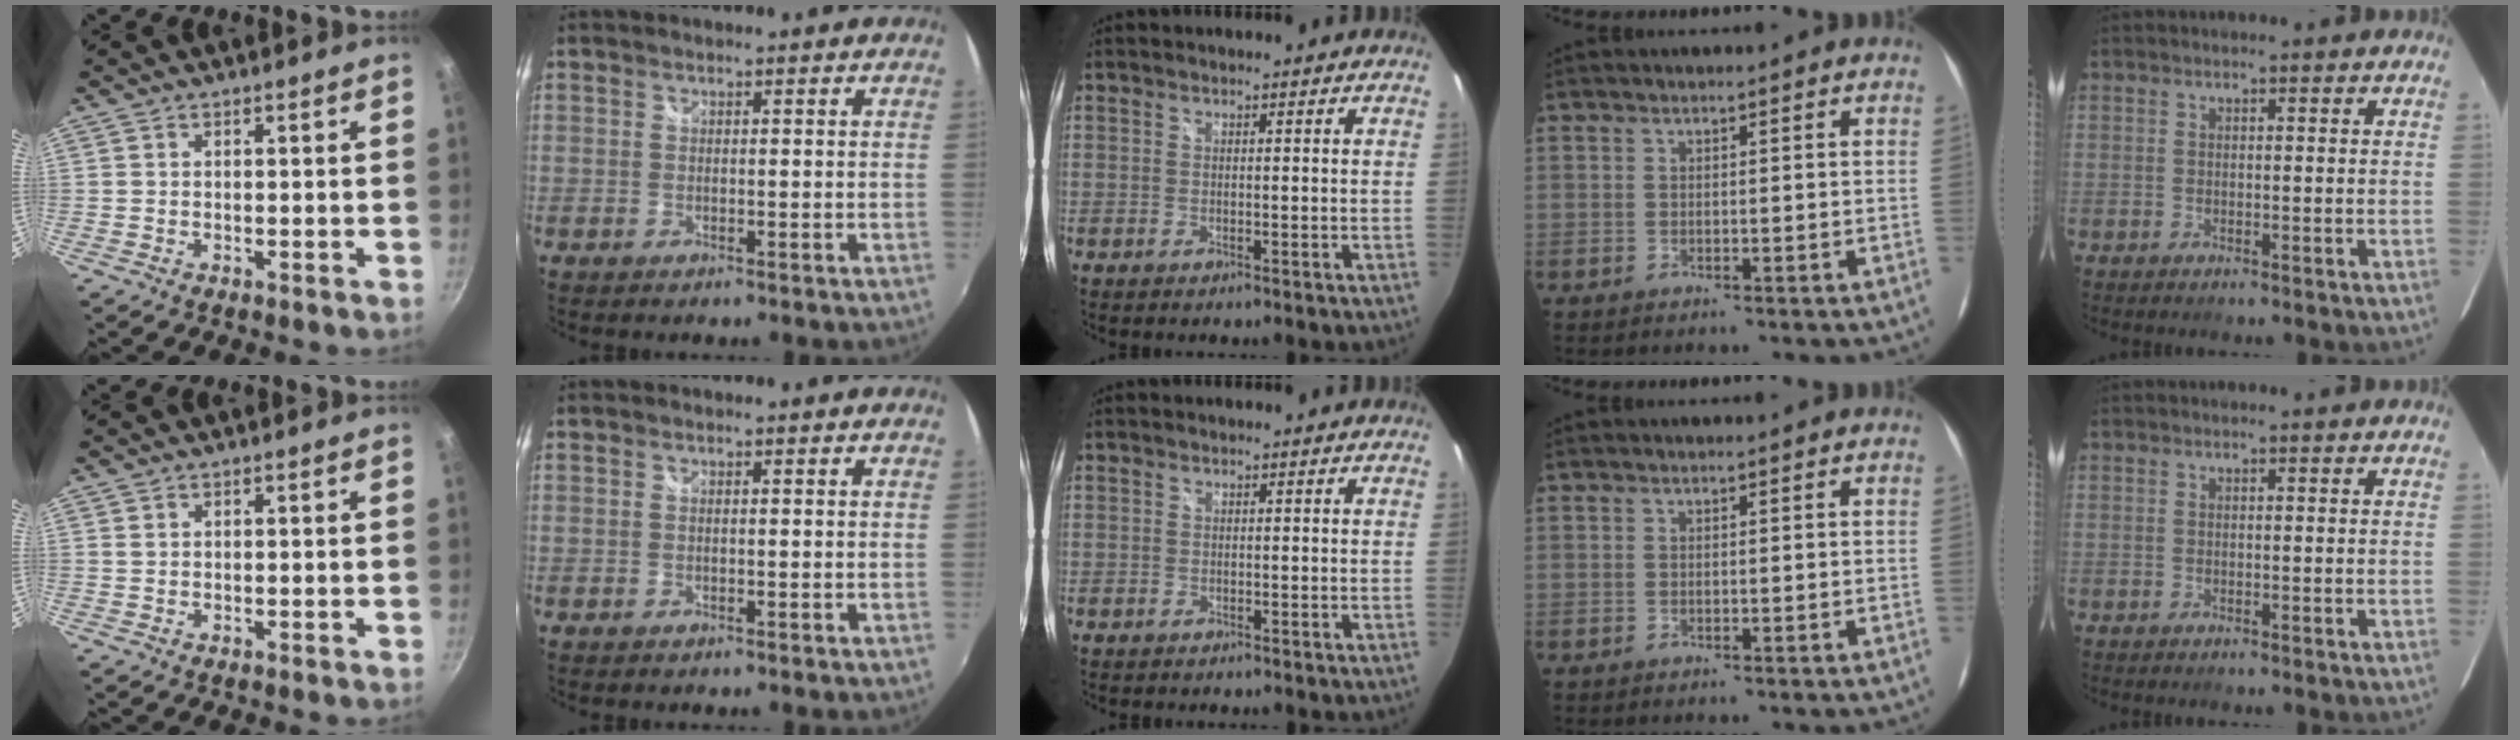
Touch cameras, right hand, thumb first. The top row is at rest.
{"middle": {"total": 0.6, "force": [-0.4, 0.4, -0.2], "torque": [0.000, 0.000, -0.010]}}